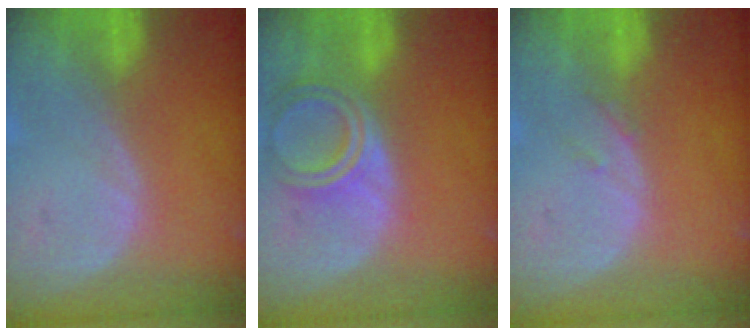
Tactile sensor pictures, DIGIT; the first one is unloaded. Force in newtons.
{"total": 6.6, "press": 6.0, "slide": 2.8}
{"total": 1.0, "press": 1.0, "slide": 0.2}